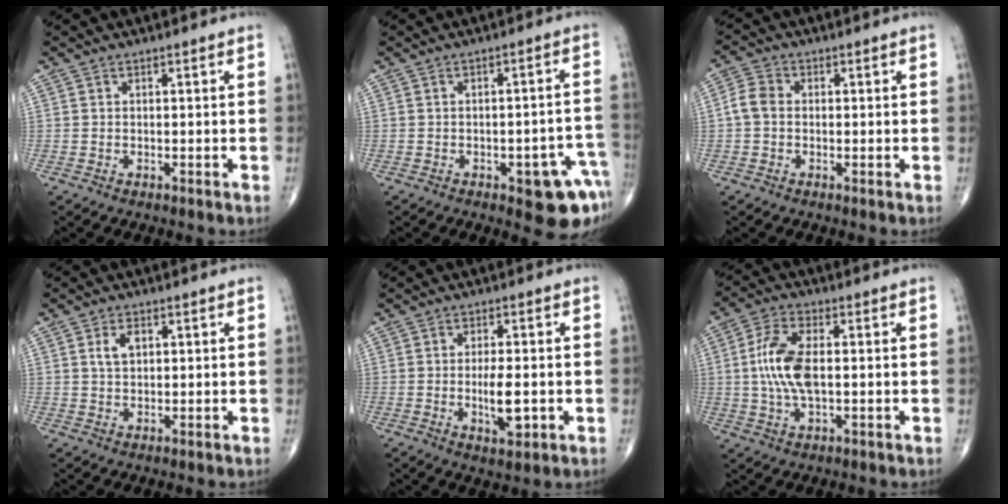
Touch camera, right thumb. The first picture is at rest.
{"total": 9.7, "force": [-4.5, 3.7, 7.8], "torque": [-0.065, 0.030, -0.047]}
{"total": 4.0, "force": [-0.3, 3.1, 2.5], "torque": [-0.049, 0.011, -0.013]}
{"total": 3.3, "force": [1.1, 2.1, 2.4], "torque": [-0.040, 0.001, 0.021]}
{"total": 6.1, "force": [-1.1, 2.2, 5.6], "torque": [-0.092, -0.008, -0.014]}
{"total": 9.9, "force": [0.2, 4.5, 8.8], "torque": [-0.192, 0.008, 0.003]}